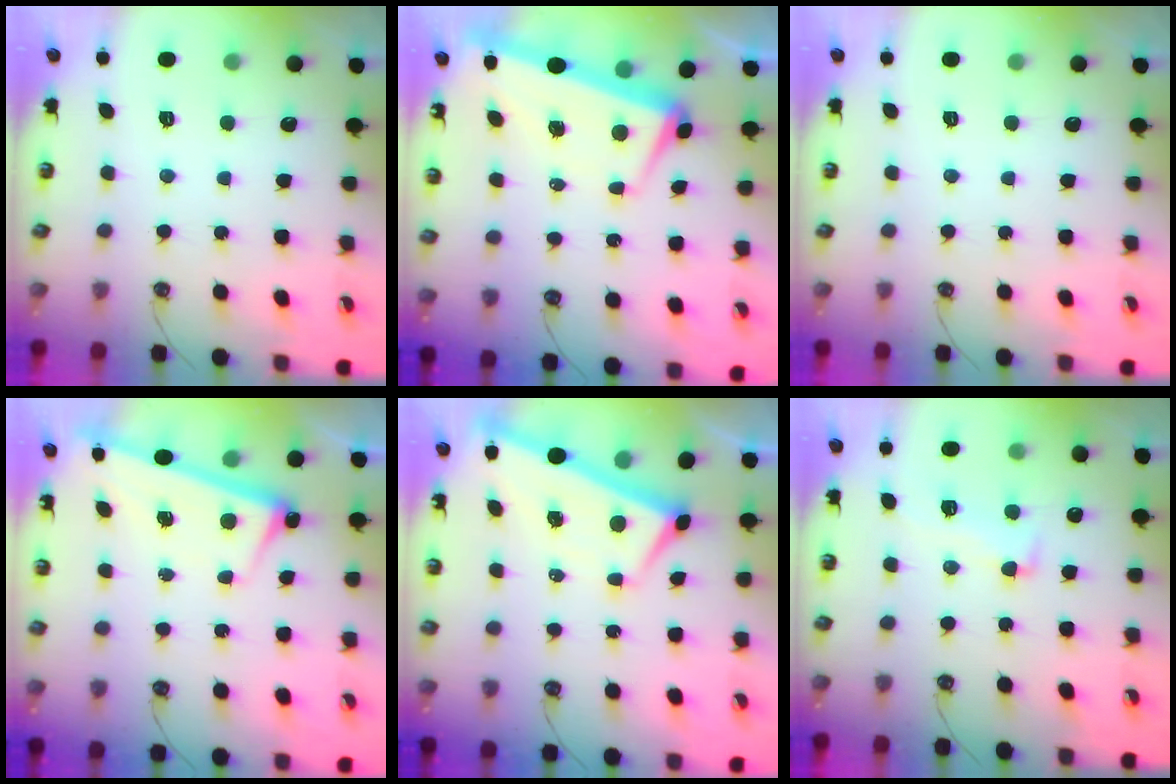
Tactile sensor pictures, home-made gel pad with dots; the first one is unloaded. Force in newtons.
{"total": 2.2, "press": 0.3, "slide": 2.1}
{"total": 0.0}
{"total": 2.5, "press": 2.4, "slide": 0.6}
{"total": 3.3, "press": 3.3, "slide": 0.6}
{"total": 2.2, "press": 1.5, "slide": 1.6}